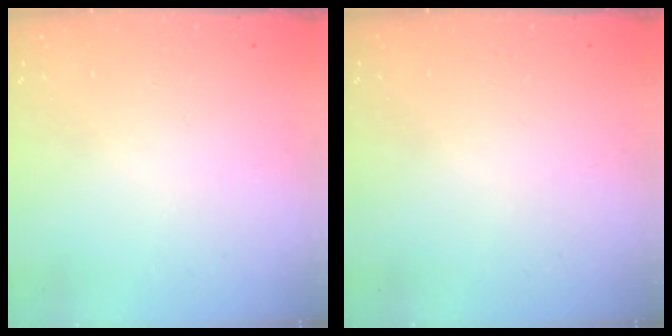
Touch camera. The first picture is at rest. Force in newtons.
{"total": 0.0}